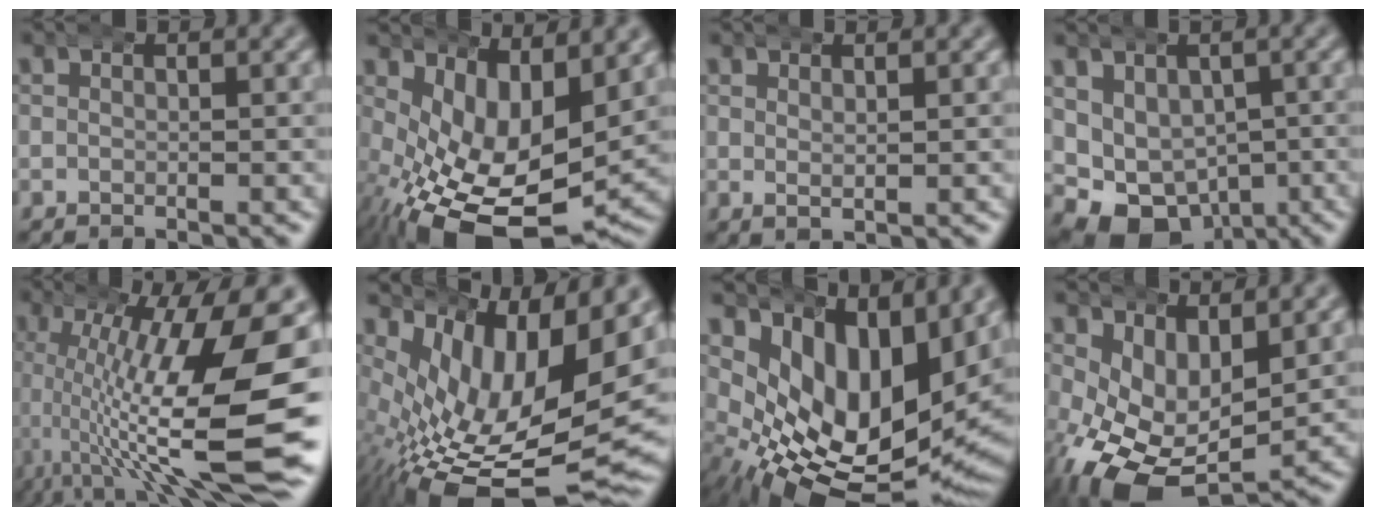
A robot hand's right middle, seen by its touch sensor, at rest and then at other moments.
{"total": 11.5, "force": [-2.9, 6.2, 9.2], "torque": [-0.181, -0.054, -0.019]}
{"total": 0.9, "force": [0.6, 0.1, 0.7], "torque": [-0.010, -0.002, 0.017]}
{"total": 9.5, "force": [-3.5, 7.7, 4.3], "torque": [-0.106, -0.057, -0.040]}
{"total": 14.9, "force": [-1.0, 4.8, 14.1], "torque": [-0.212, -0.009, 0.001]}
{"total": 14.5, "force": [-2.6, 7.6, 12.1], "torque": [-0.209, -0.042, -0.013]}
{"total": 17.0, "force": [-1.0, 10.5, 13.3], "torque": [-0.229, -0.044, 0.008]}
{"total": 9.2, "force": [-2.8, 6.2, 6.3], "torque": [-0.139, -0.048, -0.026]}